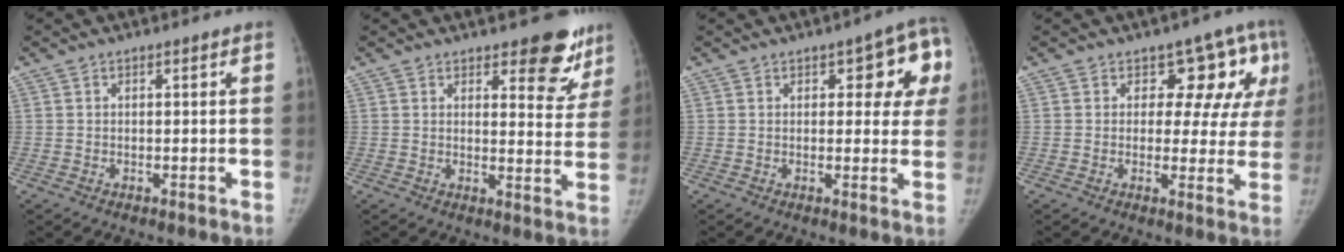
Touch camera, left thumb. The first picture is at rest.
{"total": 10.6, "force": [7.6, 4.1, 6.2], "torque": [-0.026, -0.054, 0.096]}
{"total": 9.4, "force": [3.0, 4.5, 7.7], "torque": [-0.041, 0.003, 0.025]}
{"total": 9.9, "force": [4.4, 6.5, 6.1], "torque": [-0.018, -0.014, 0.044]}